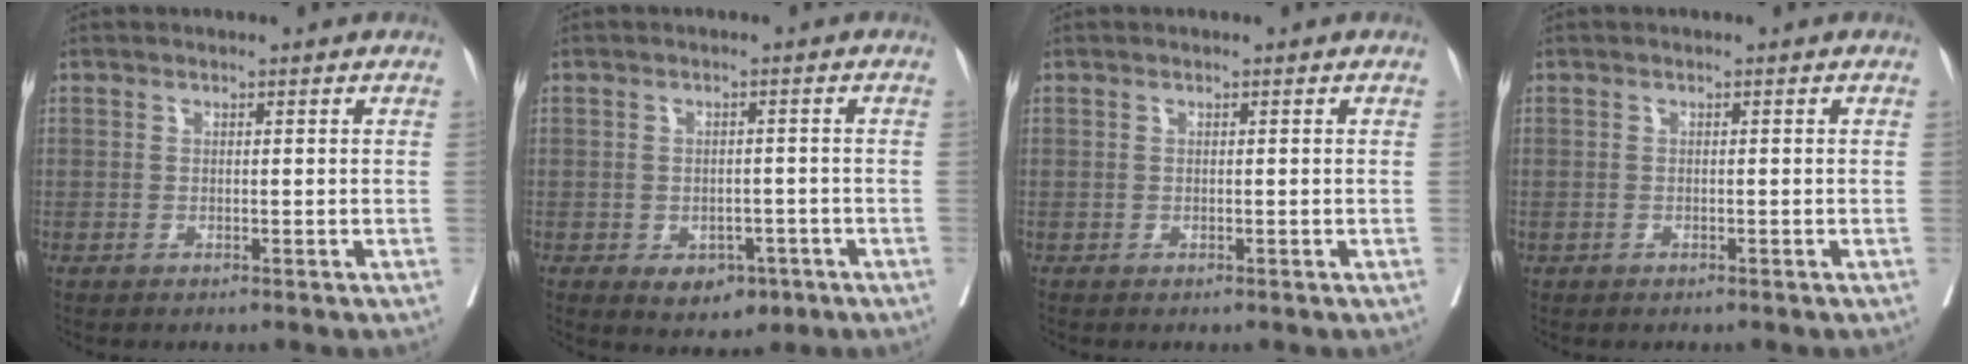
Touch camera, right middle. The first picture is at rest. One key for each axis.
{"total": 4.9, "fx": -2.4, "fy": 3.2, "fz": 2.9, "tx": -0.030, "ty": 0.002, "tz": -0.023}
{"total": 0.0}
{"total": 0.0}